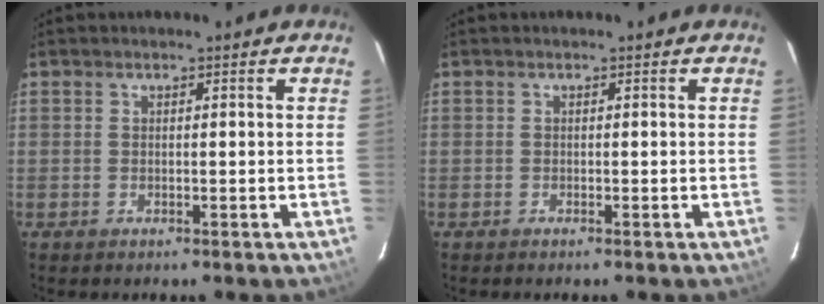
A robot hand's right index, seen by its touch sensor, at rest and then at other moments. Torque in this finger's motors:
{"motor_torque": [0.07, -0.06, 0.00, -0.01]}